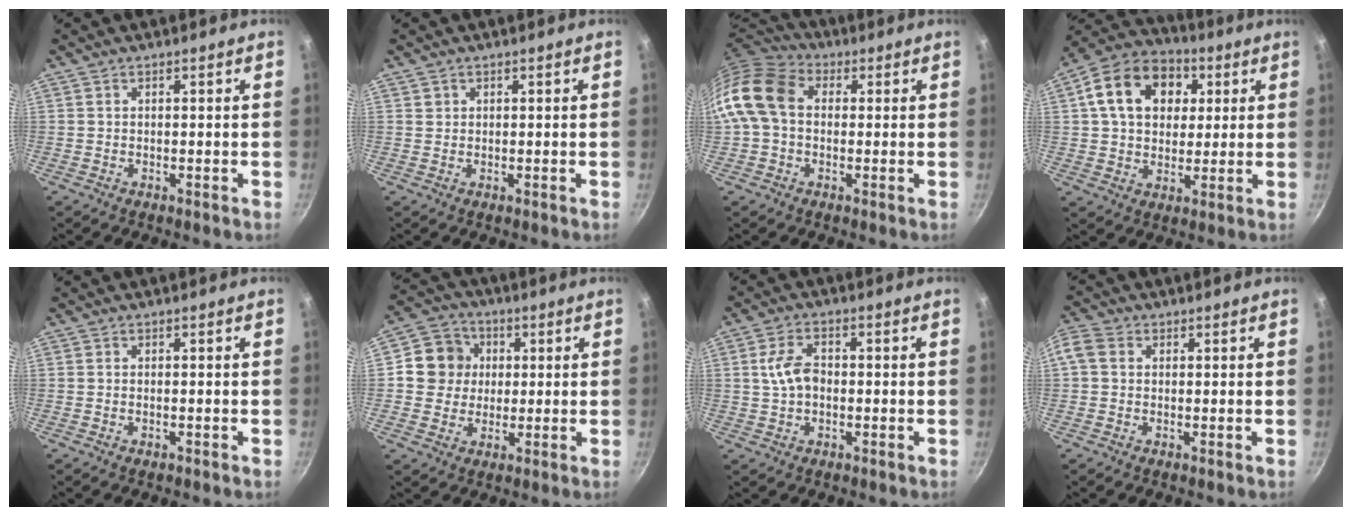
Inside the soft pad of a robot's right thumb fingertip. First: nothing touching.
{"total": 0.8, "force": [0.4, 0.7, 0.1], "torque": [0.007, 0.006, 0.005]}
{"total": 12.5, "force": [0.8, 9.2, 8.4], "torque": [-0.144, 0.028, -0.007]}
{"total": 16.3, "force": [4.5, 12.1, 9.9], "torque": [-0.145, 0.018, 0.063]}
{"total": 0.6, "force": [-0.3, 0.2, 0.5], "torque": [-0.009, 0.003, -0.007]}
{"total": 8.9, "force": [1.2, 8.3, 3.0], "torque": [-0.014, 0.013, 0.007]}
{"total": 5.8, "force": [0.0, 3.7, 4.4], "torque": [-0.079, 0.019, -0.004]}
{"total": 4.5, "force": [0.7, 3.7, 2.6], "torque": [-0.060, 0.016, 0.001]}